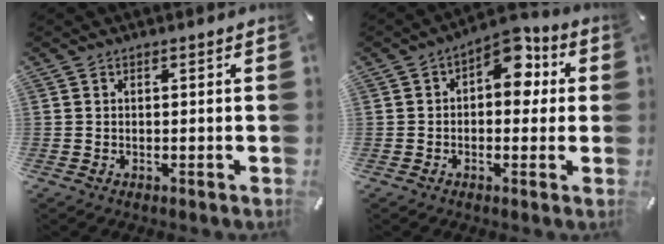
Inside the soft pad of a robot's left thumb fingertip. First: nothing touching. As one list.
[{"total": 9.8, "force": [3.5, 5.8, 7.1], "torque": [-0.085, -0.019, 0.055]}]